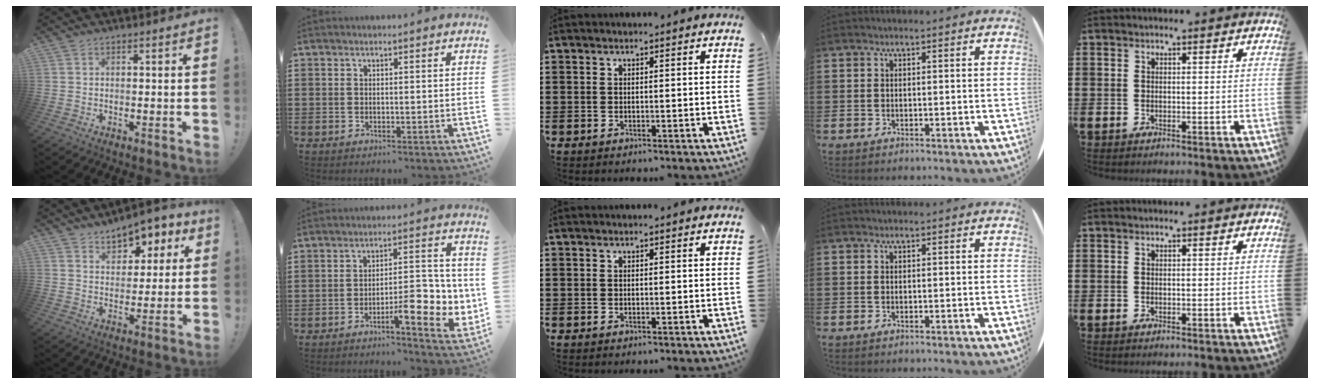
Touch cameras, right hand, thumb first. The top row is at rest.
{"thumb": {"total": 7.6, "force": [5.0, 5.0, 2.8], "torque": [-0.032, -0.037, 0.093]}, "index": {"total": 8.5, "force": [-2.8, 2.9, 7.5], "torque": [-0.088, -0.008, -0.049]}}